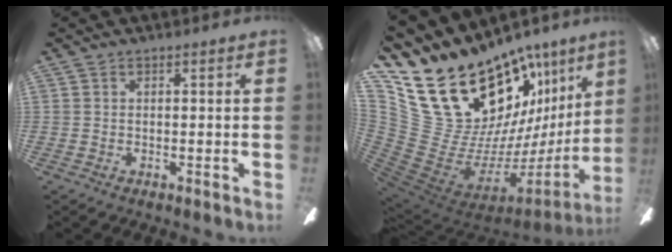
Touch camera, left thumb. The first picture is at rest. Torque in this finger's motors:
{"motor_torque": [3.59, 1.42, 0.85, -1.92, 0.18]}